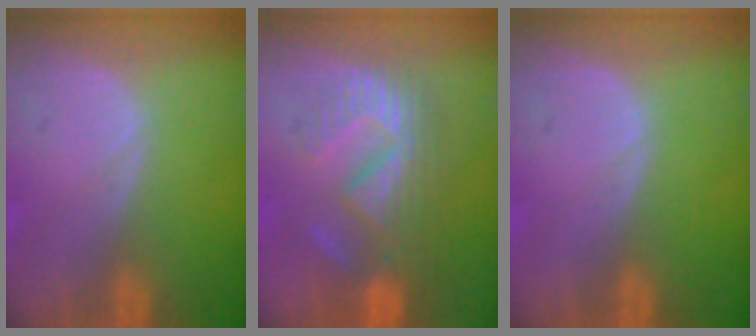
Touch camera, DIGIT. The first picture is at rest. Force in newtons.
{"total": 9.1, "press": 8.9, "slide": 1.9}
{"total": 0.0}